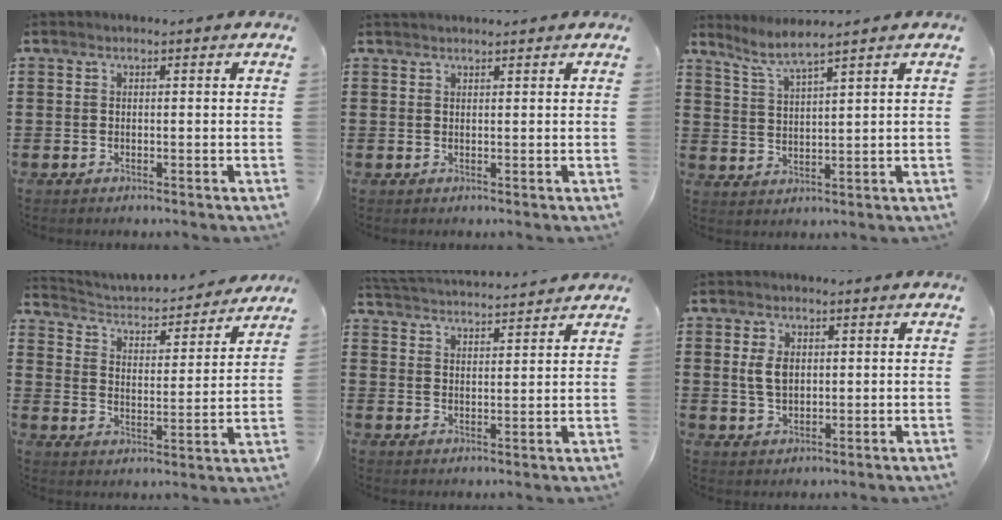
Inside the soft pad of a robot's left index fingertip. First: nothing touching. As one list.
[{"total": 0.9, "force": [0.9, 0.1, 0.1], "torque": [-0.003, 0.000, 0.018]}, {"total": 3.9, "force": [3.5, -0.4, 1.8], "torque": [-0.047, -0.014, 0.061]}, {"total": 3.0, "force": [2.8, 0.6, 0.8], "torque": [-0.034, -0.028, 0.039]}, {"total": 3.2, "force": [3.2, -0.4, -0.1], "torque": [-0.014, -0.025, 0.053]}, {"total": 4.1, "force": [0.9, 2.6, 3.1], "torque": [-0.081, 0.004, 0.010]}]